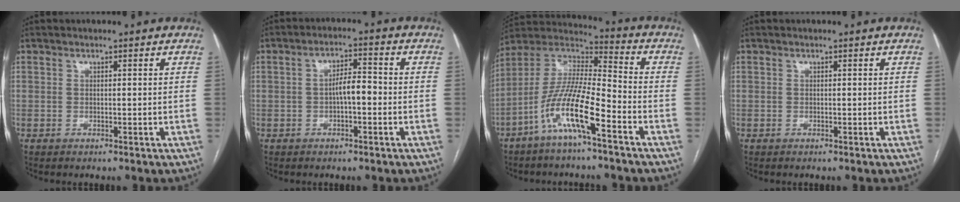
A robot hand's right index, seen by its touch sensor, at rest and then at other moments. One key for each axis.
{"total": 4.3, "fx": -0.8, "fy": 1.5, "fz": 4.0, "tx": -0.070, "ty": 0.017, "tz": -0.013}
{"total": 13.7, "fx": -6.9, "fy": 1.7, "fz": 11.8, "tx": -0.239, "ty": -0.002, "tz": -0.135}
{"total": 0.0}